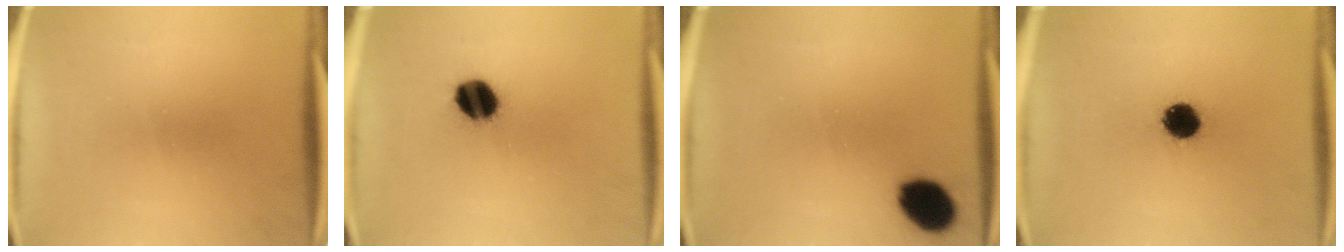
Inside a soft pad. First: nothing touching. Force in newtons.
{"total": 9.4}
{"total": 9.4}
{"total": 8.4}